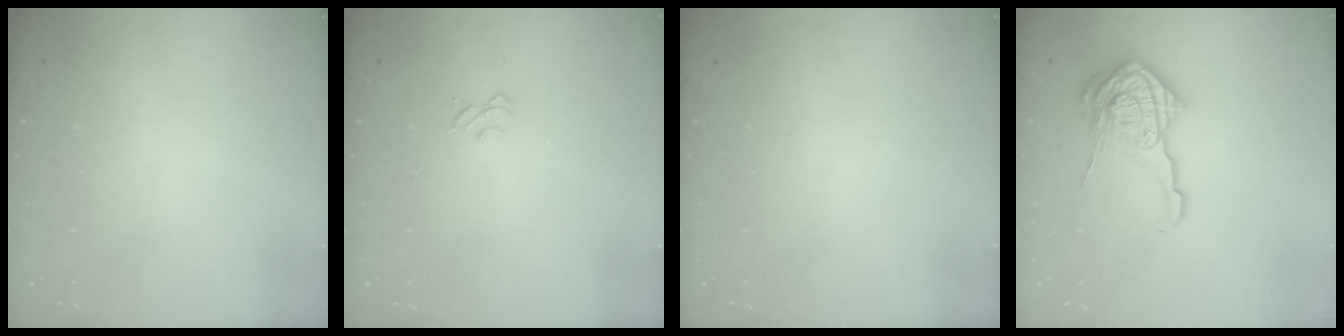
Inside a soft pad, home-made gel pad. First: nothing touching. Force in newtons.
{"total": 4.0, "press": 4.0, "slide": 0.3}
{"total": 0.0}
{"total": 17.6, "press": 17.6, "slide": 1.2}